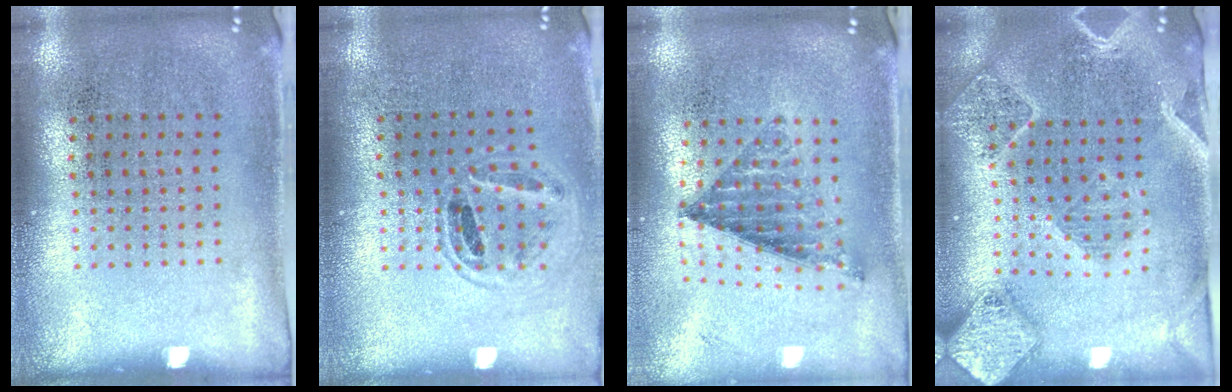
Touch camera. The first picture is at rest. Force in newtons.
{"total": 0.9, "press": 0.9, "slide": 0.1}
{"total": 0.9, "press": 0.9, "slide": 0.0}
{"total": 2.5, "press": 2.3, "slide": 1.1}